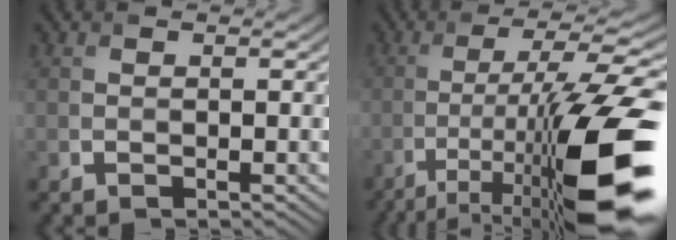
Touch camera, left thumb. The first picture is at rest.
{"total": 16.3, "force": [-7.1, 3.5, 14.2], "torque": [-0.223, 0.004, -0.115]}